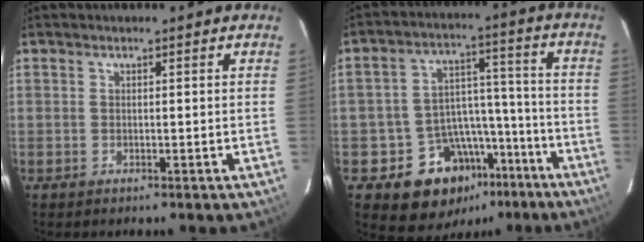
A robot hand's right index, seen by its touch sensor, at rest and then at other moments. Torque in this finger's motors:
{"motor_torque": [1.06, -1.07, 0.55, 0.06]}